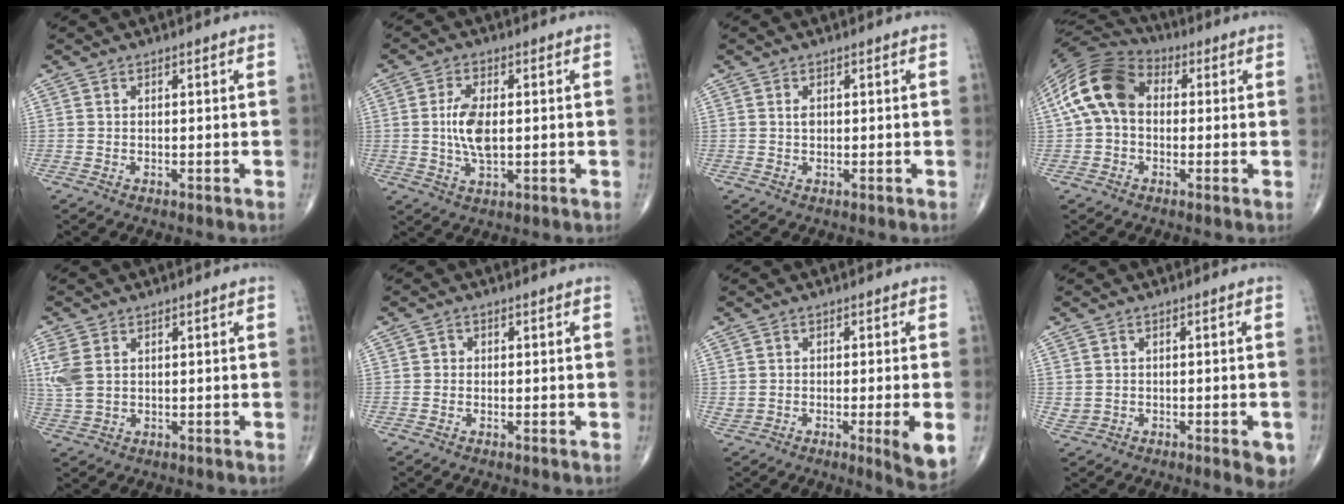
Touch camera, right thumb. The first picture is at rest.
{"total": 7.3, "force": [0.3, 3.4, 6.4], "torque": [-0.130, -0.006, 0.004]}
{"total": 1.4, "force": [0.3, 0.8, 1.0], "torque": [-0.015, -0.003, 0.005]}
{"total": 13.9, "force": [1.5, 9.7, 9.8], "torque": [-0.189, 0.038, 0.014]}
{"total": 5.8, "force": [1.5, 3.7, 4.2], "torque": [-0.118, 0.004, 0.037]}
{"total": 1.0, "force": [0.0, 0.9, 0.4], "torque": [0.001, 0.003, -0.004]}
{"total": 6.5, "force": [-1.1, 1.5, 6.2], "torque": [-0.092, -0.010, -0.015]}
{"total": 5.9, "force": [-1.5, 3.4, 4.6], "torque": [-0.041, 0.010, -0.010]}